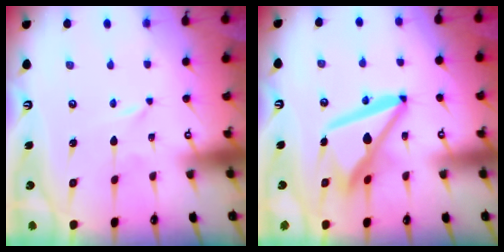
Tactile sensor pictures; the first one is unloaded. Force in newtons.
{"total": 14.9, "press": 14.7, "slide": 1.9}